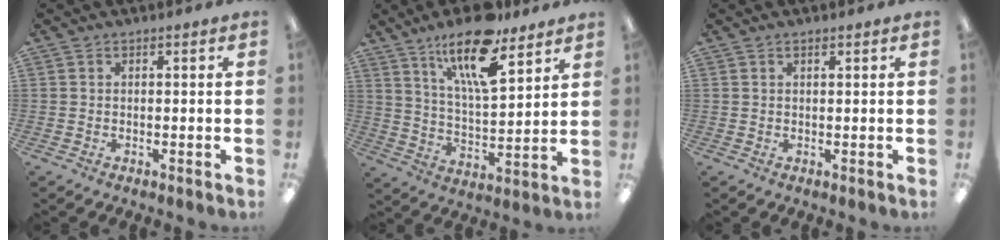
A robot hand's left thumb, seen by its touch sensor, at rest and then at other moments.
{"total": 17.9, "force": [11.8, 6.0, 12.1], "torque": [-0.197, -0.059, 0.192]}
{"total": 0.9, "force": [0.7, 0.3, 0.5], "torque": [-0.003, -0.002, 0.011]}